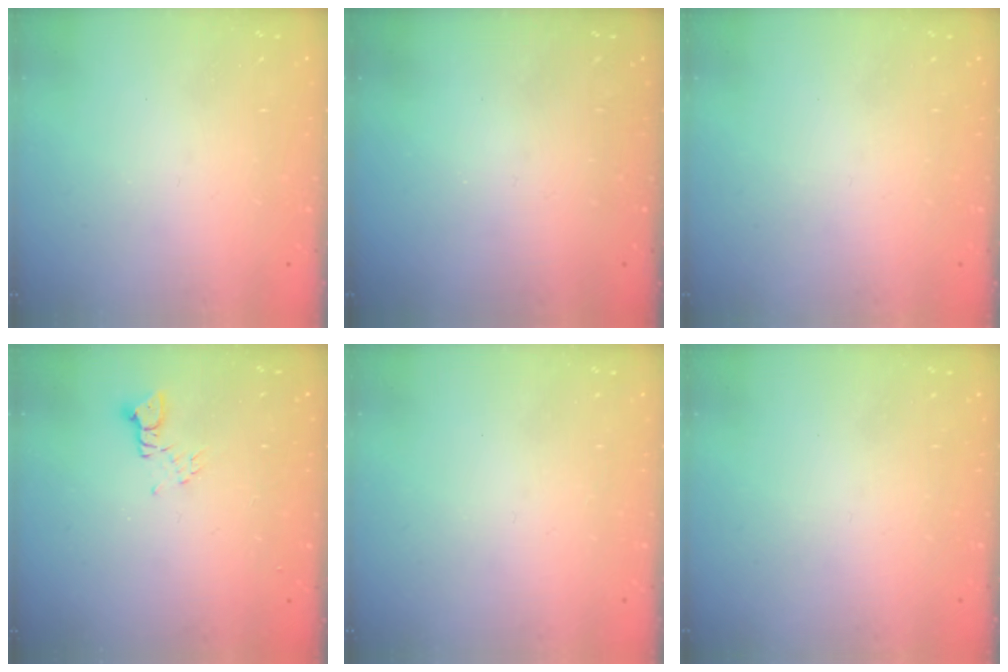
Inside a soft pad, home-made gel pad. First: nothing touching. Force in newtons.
{"total": 0.0}
{"total": 0.0}
{"total": 2.2, "press": 2.2, "slide": 0.3}
{"total": 0.0}
{"total": 0.0}